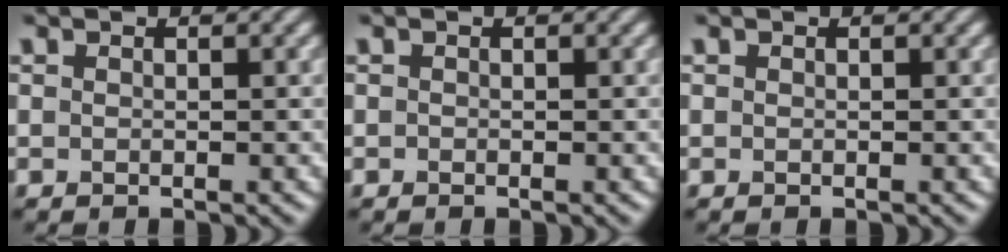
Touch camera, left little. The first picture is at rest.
{"total": 0.0}
{"total": 0.0}